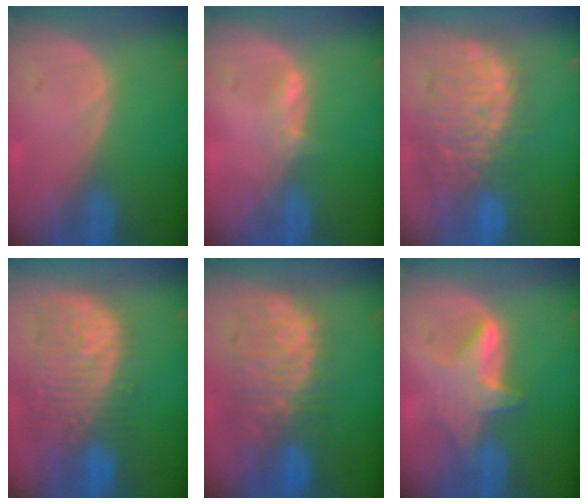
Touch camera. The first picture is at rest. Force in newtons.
{"total": 1.7, "press": 1.7, "slide": 0.6}
{"total": 12.2, "press": 10.9, "slide": 5.5}
{"total": 13.3, "press": 11.2, "slide": 7.1}
{"total": 11.0, "press": 9.6, "slide": 5.4}
{"total": 6.0, "press": 6.0, "slide": 0.7}